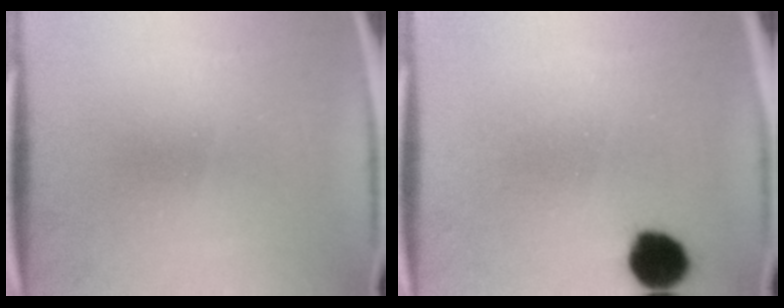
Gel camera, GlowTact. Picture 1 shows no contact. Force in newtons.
{"total": 7.3}